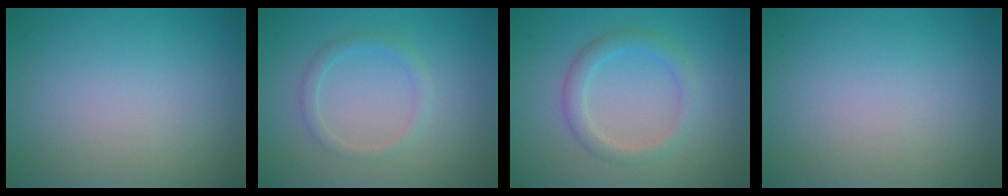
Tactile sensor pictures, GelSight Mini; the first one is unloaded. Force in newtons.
{"total": 1.6, "press": 1.6, "slide": 0.0}
{"total": 2.5, "press": 2.5, "slide": 0.2}
{"total": 0.0}